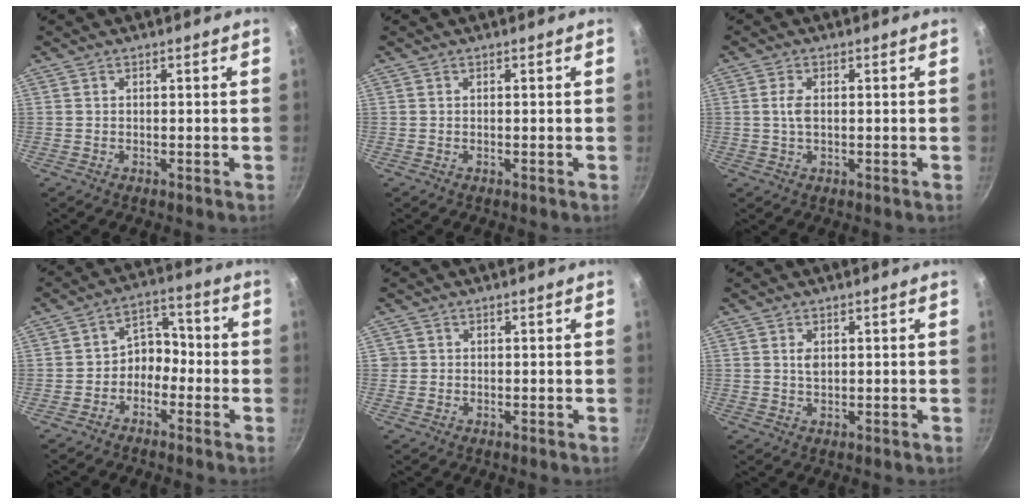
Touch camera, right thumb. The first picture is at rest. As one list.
[{"total": 0.0}, {"total": 0.7, "force": [0.2, 0.4, 0.6], "torque": [-0.015, 0.003, 0.005]}, {"total": 6.6, "force": [-2.3, 5.0, 3.8], "torque": [-0.028, 0.041, -0.054]}, {"total": 1.2, "force": [0.1, 1.2, 0.1], "torque": [0.006, 0.004, 0.000]}, {"total": 2.0, "force": [0.5, 1.2, 1.5], "torque": [-0.023, -0.003, 0.011]}]